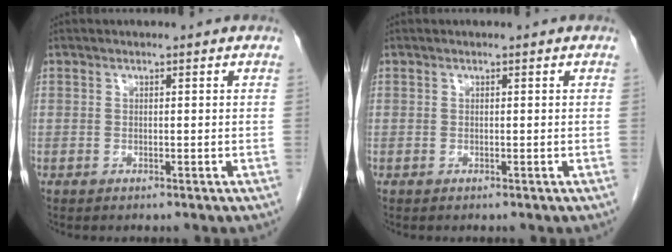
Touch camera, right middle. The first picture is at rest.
{"total": 0.0}